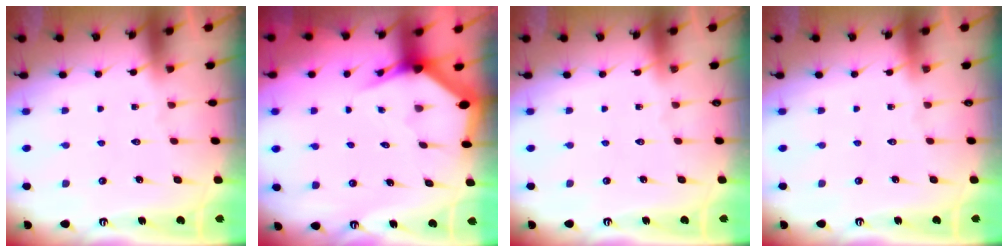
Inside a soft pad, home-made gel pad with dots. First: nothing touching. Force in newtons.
{"total": 3.0, "press": 2.9, "slide": 0.5}
{"total": 0.0}
{"total": 0.0}